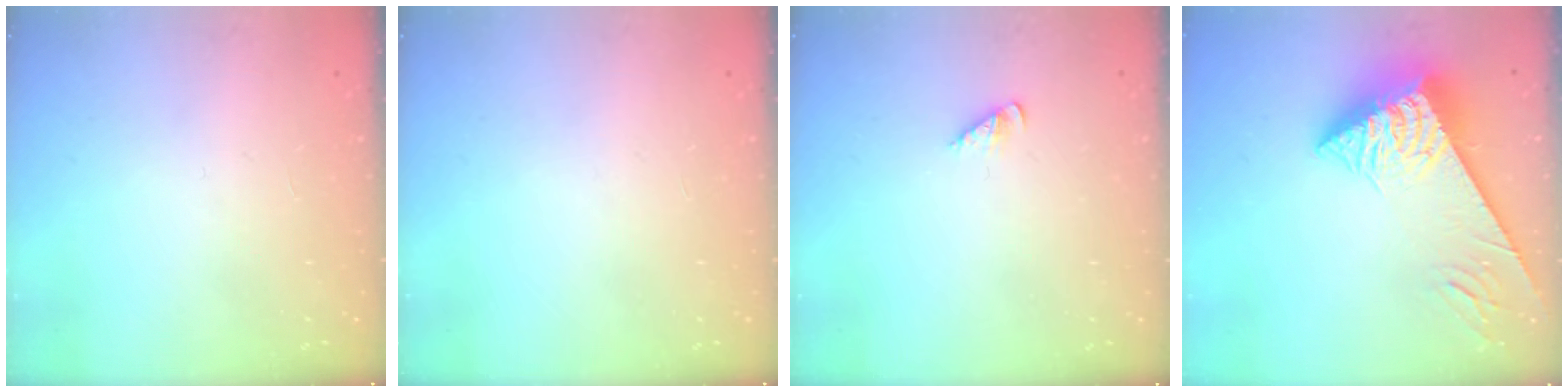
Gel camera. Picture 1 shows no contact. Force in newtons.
{"total": 0.0}
{"total": 1.5, "press": 1.5, "slide": 0.3}
{"total": 7.8, "press": 7.7, "slide": 0.8}